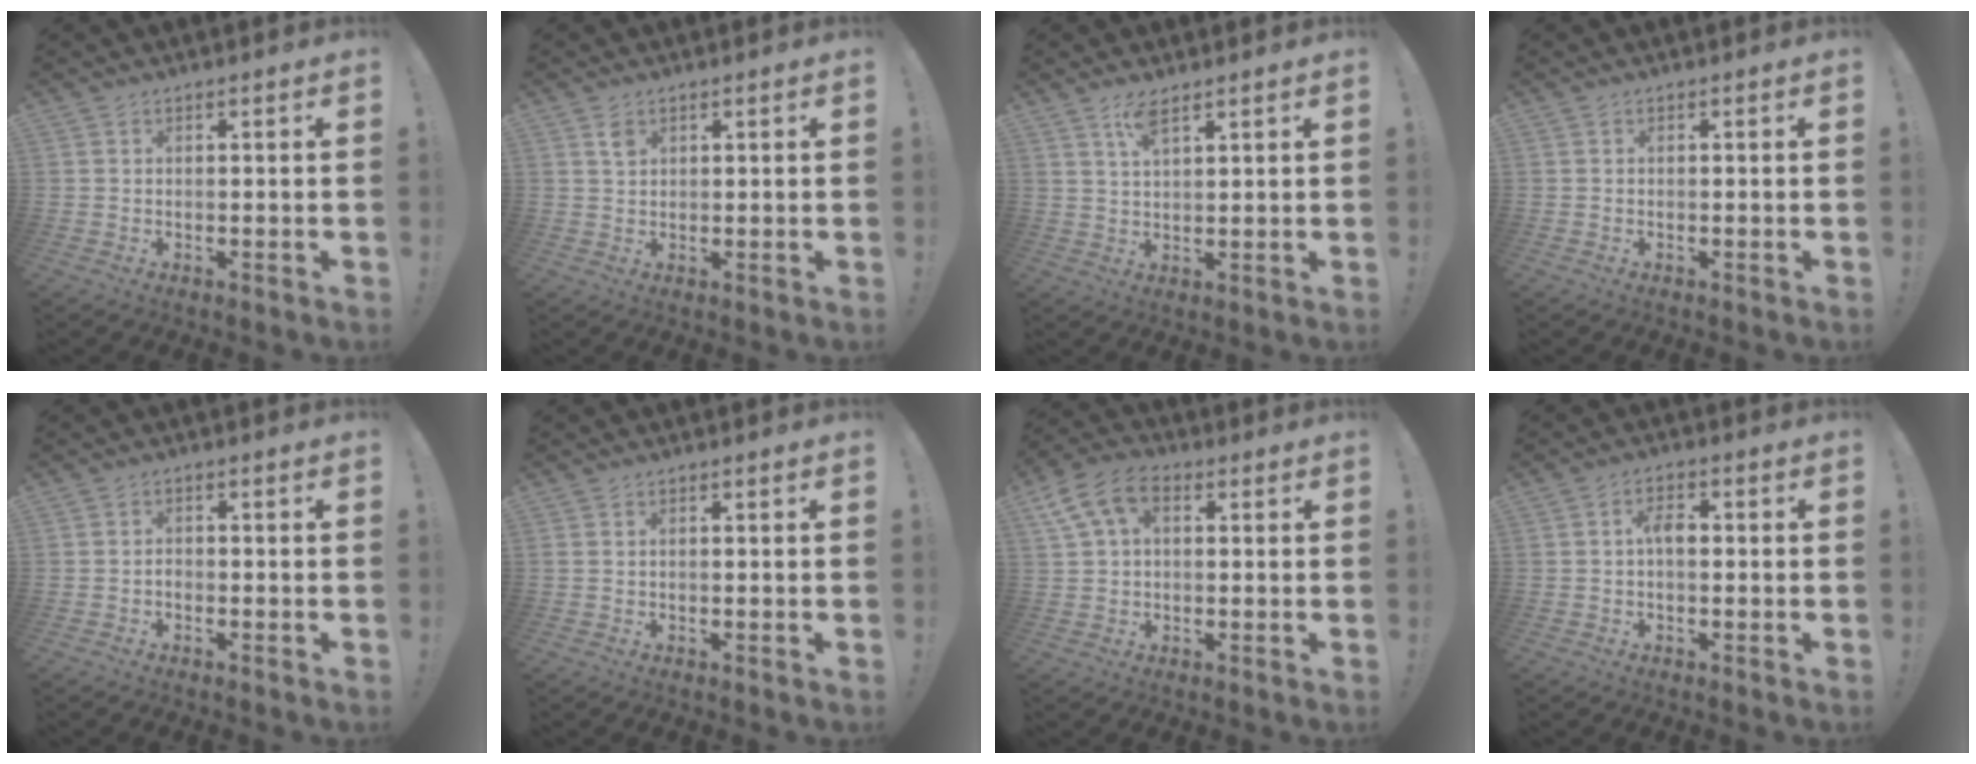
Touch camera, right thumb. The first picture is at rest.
{"total": 2.6, "force": [1.5, 1.6, 1.4], "torque": [-0.010, -0.007, 0.024]}
{"total": 5.0, "force": [3.3, 1.5, 3.5], "torque": [-0.062, -0.011, 0.055]}
{"total": 0.0}
{"total": 1.2, "force": [-0.9, 0.7, 0.3], "torque": [-0.003, 0.006, -0.018]}
{"total": 0.5, "force": [0.1, 0.1, 0.5], "torque": [-0.013, 0.002, 0.002]}
{"total": 10.2, "force": [3.2, 6.7, 7.0], "torque": [-0.135, 0.009, 0.068]}
{"total": 4.0, "force": [0.3, 2.1, 3.4], "torque": [-0.066, 0.012, 0.003]}